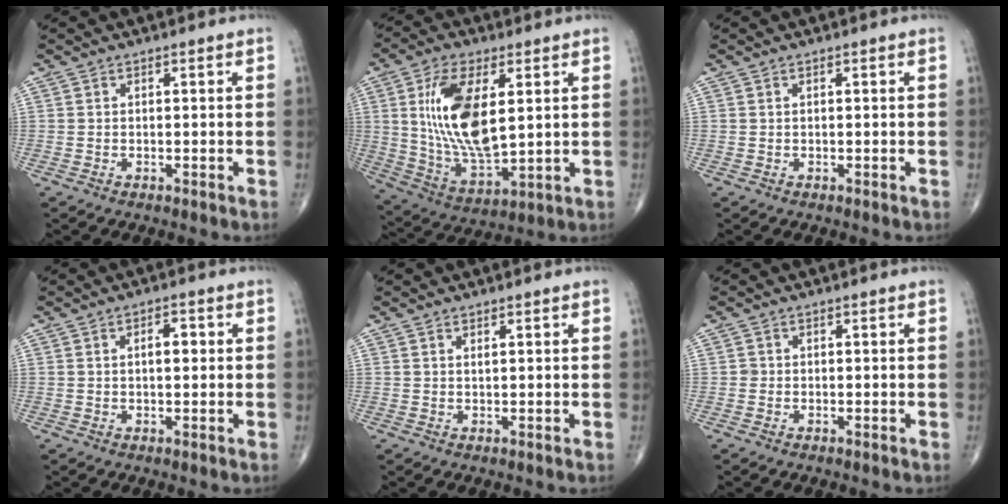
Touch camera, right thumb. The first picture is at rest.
{"total": 17.2, "force": [3.7, 7.8, 14.9], "torque": [-0.281, -0.022, 0.079]}
{"total": 0.0}
{"total": 3.1, "force": [0.5, 1.5, 2.7], "torque": [-0.035, 0.003, 0.006]}
{"total": 0.7, "force": [0.5, 0.2, 0.4], "torque": [-0.008, -0.001, 0.009]}
{"total": 0.6, "force": [-0.1, 0.6, 0.1], "torque": [0.002, 0.003, -0.003]}